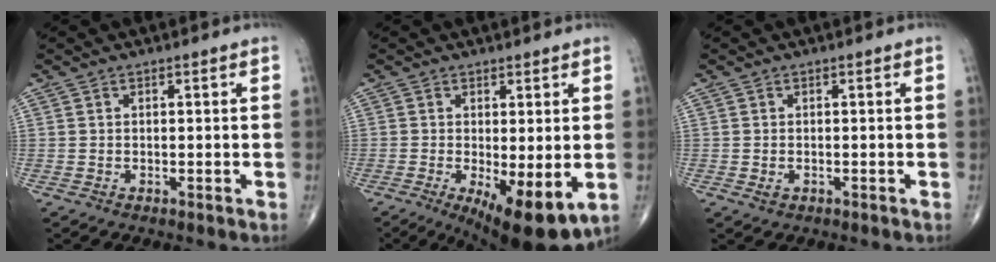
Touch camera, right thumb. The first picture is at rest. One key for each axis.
{"total": 11.3, "fx": -3.1, "fy": 3.7, "fz": 10.2, "tx": -0.148, "ty": -0.027, "tz": -0.036}
{"total": 1.2, "fx": -0.3, "fy": 0.8, "fz": 0.8, "tx": -0.014, "ty": -0.001, "tz": -0.002}